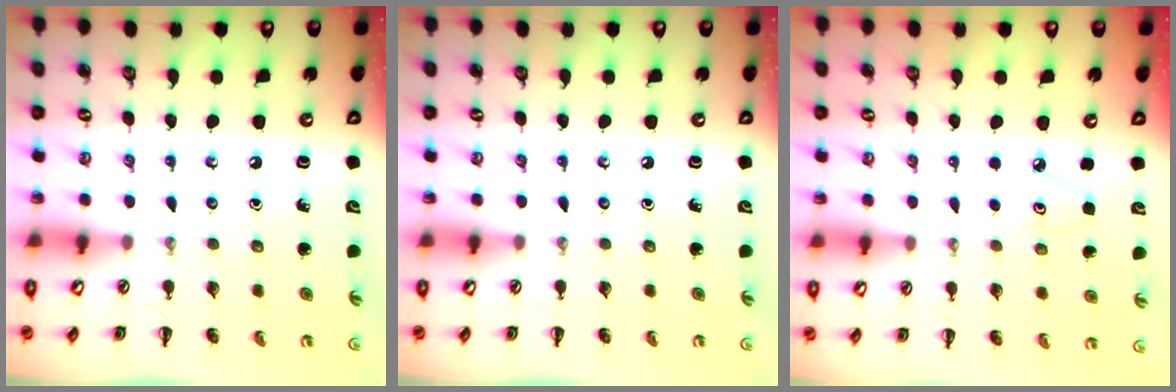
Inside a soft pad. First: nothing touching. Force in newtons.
{"total": 0.0}
{"total": 4.3, "press": 4.1, "slide": 1.3}